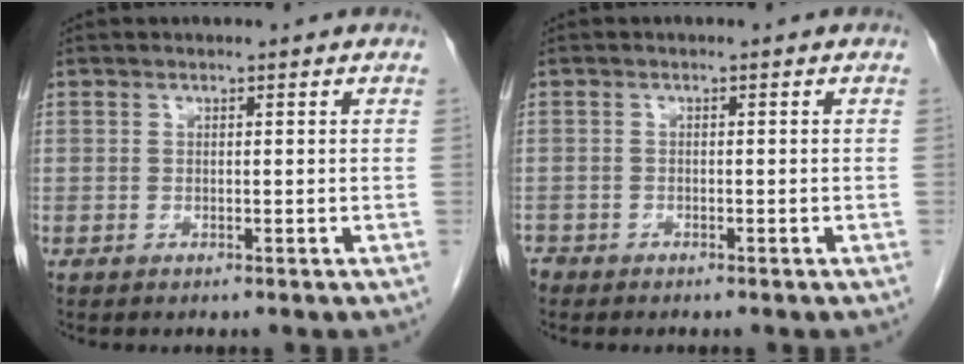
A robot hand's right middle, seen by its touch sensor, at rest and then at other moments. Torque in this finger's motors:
{"motor_torque": [0.26, -0.45, -0.03, -0.10]}